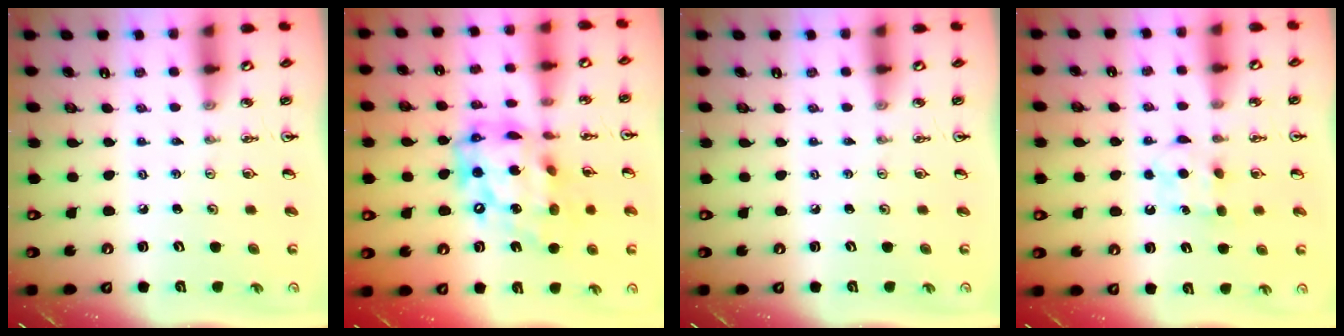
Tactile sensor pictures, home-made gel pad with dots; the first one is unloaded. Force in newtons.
{"total": 20.2, "press": 20.1, "slide": 1.8}
{"total": 0.0}
{"total": 6.2, "press": 6.1, "slide": 0.9}